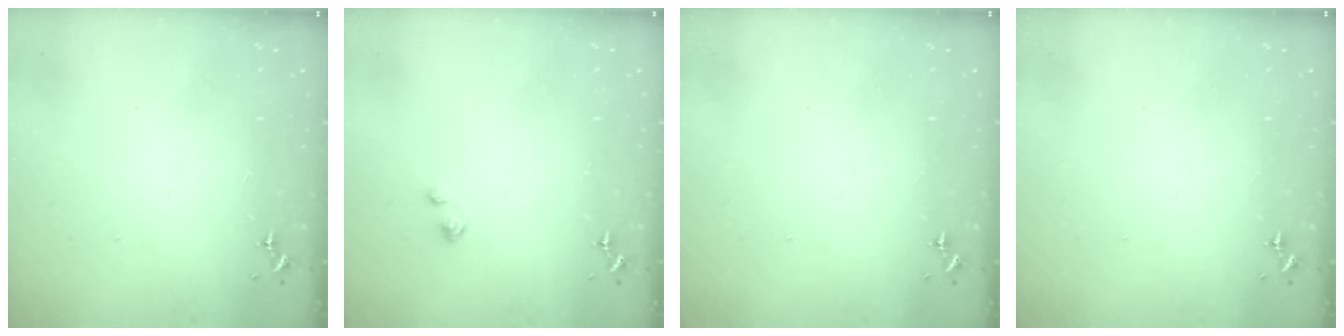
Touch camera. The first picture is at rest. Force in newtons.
{"total": 2.0, "press": 2.0, "slide": 0.4}
{"total": 0.0}
{"total": 0.0}